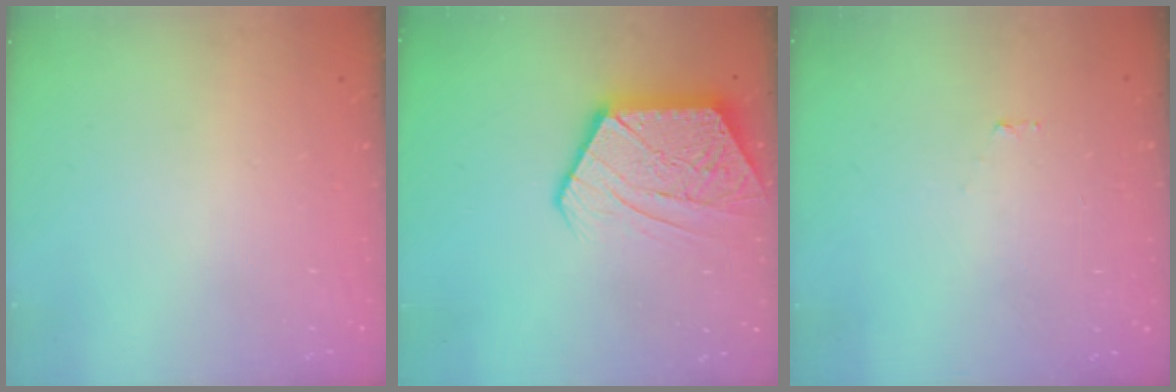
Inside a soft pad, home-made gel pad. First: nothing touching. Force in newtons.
{"total": 13.8, "press": 13.8, "slide": 0.9}
{"total": 3.3, "press": 3.3, "slide": 0.3}